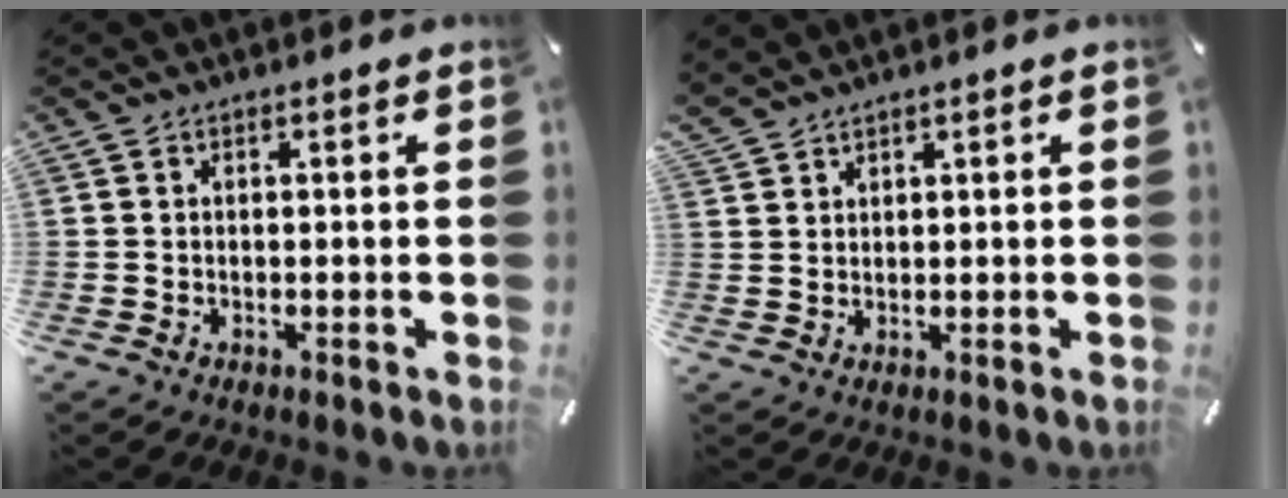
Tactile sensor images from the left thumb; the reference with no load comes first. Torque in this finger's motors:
{"motor_torque": [0.01, 0.08, 0.50, -1.08, 0.26]}